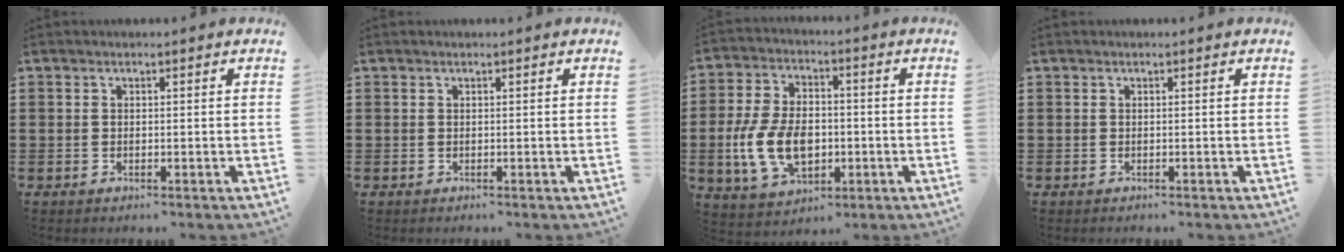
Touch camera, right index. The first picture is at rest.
{"total": 0.0}
{"total": 10.9, "force": [-2.1, 6.8, 8.3], "torque": [-0.199, 0.000, -0.041]}
{"total": 0.0}